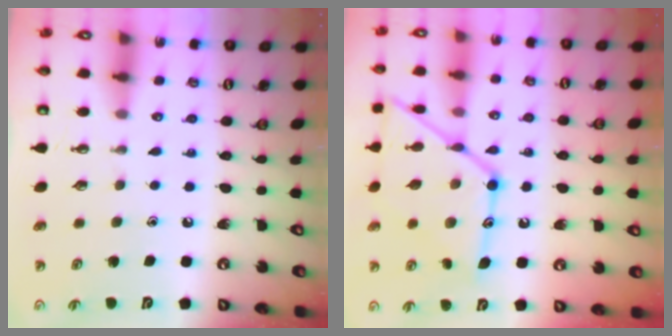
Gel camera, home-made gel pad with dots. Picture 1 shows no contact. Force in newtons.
{"total": 19.2, "press": 19.2, "slide": 1.5}